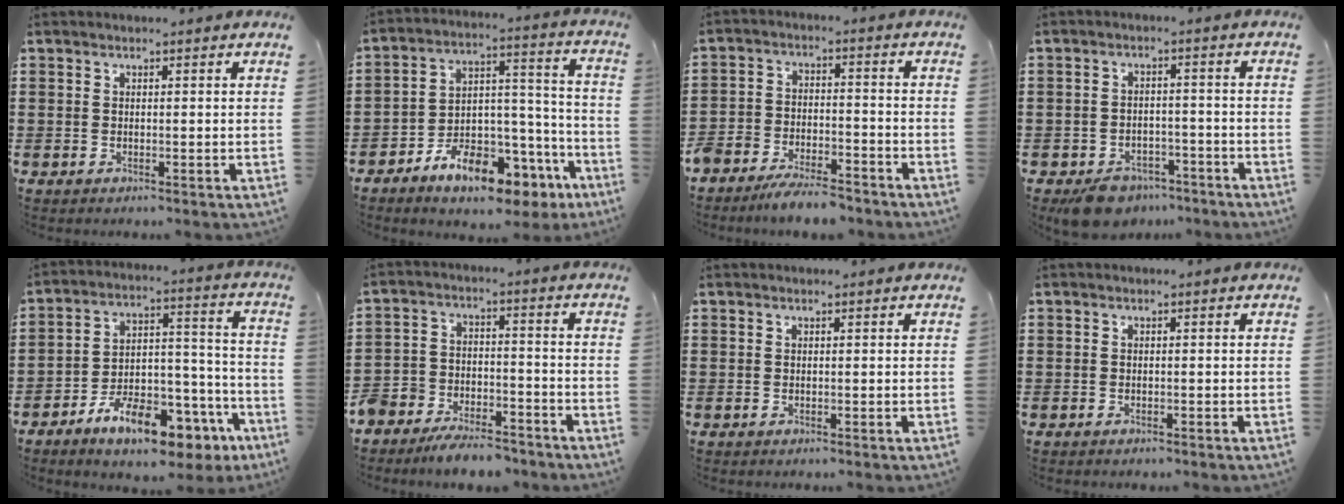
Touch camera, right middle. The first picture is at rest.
{"total": 10.2, "force": [-7.9, 4.2, 4.9], "torque": [-0.079, 0.035, -0.143]}
{"total": 6.1, "force": [-5.9, 0.9, 0.9], "torque": [-0.019, 0.010, -0.118]}
{"total": 4.4, "force": [-4.0, 1.8, 0.8], "torque": [-0.014, 0.013, -0.077]}
{"total": 11.8, "force": [-8.6, 4.3, 6.9], "torque": [-0.112, 0.040, -0.157]}
{"total": 6.5, "force": [-6.3, 1.6, 0.5], "torque": [-0.018, 0.016, -0.129]}
{"total": 0.0}
{"total": 0.5, "force": [-0.5, 0.3, 0.0], "torque": [0.001, 0.003, -0.011]}